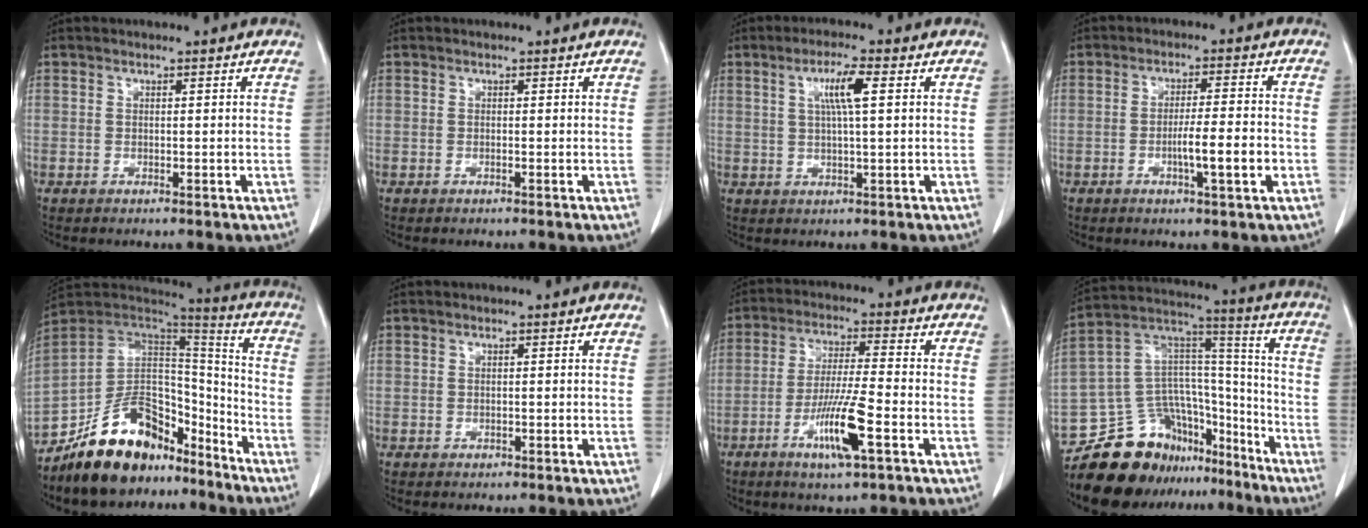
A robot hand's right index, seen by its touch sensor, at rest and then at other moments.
{"total": 0.0}
{"total": 5.3, "force": [1.6, 0.2, 5.0], "torque": [-0.093, 0.004, 0.029]}
{"total": 6.1, "force": [-1.8, 0.0, 5.9], "torque": [-0.091, -0.001, -0.027]}
{"total": 16.0, "force": [-11.9, 8.1, 7.0], "torque": [-0.113, 0.057, -0.204]}
{"total": 0.0}
{"total": 9.4, "force": [-3.9, 0.2, 8.6], "torque": [-0.161, -0.013, -0.071]}
{"total": 19.4, "force": [-15.2, 9.8, 6.8], "torque": [-0.108, 0.070, -0.251]}